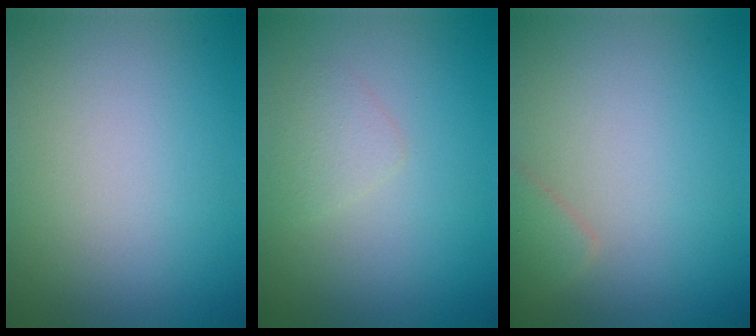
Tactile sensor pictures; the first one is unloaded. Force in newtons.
{"total": 1.4, "press": 1.4, "slide": 0.1}
{"total": 1.3, "press": 1.3, "slide": 0.1}